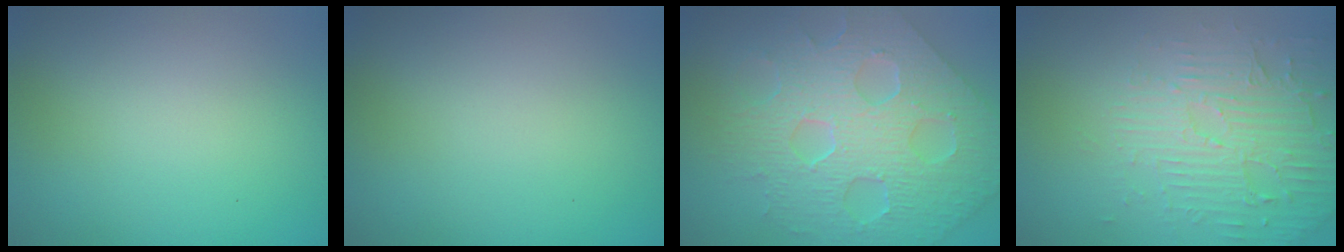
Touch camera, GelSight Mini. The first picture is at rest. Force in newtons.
{"total": 0.0}
{"total": 8.1, "press": 6.7, "slide": 4.6}
{"total": 4.5, "press": 3.7, "slide": 2.6}